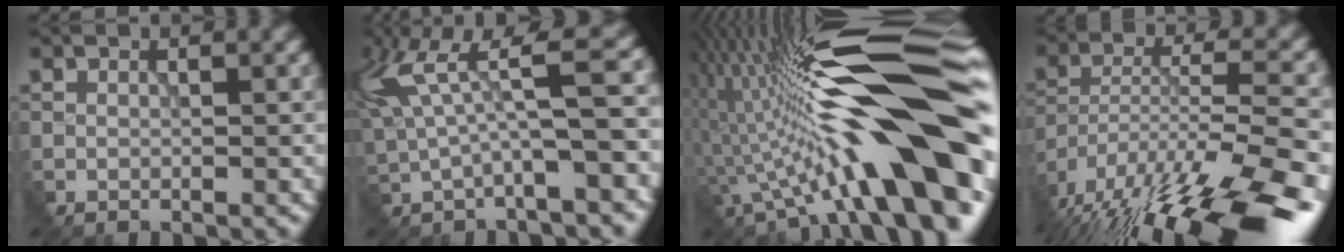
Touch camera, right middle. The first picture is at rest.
{"total": 7.2, "force": [1.8, 1.1, 6.9], "torque": [-0.129, 0.015, 0.041]}
{"total": 16.7, "force": [-3.5, 3.8, 15.9], "torque": [-0.213, 0.029, -0.058]}
{"total": 18.1, "force": [-13.6, 4.2, 11.3], "torque": [-0.196, -0.019, -0.210]}